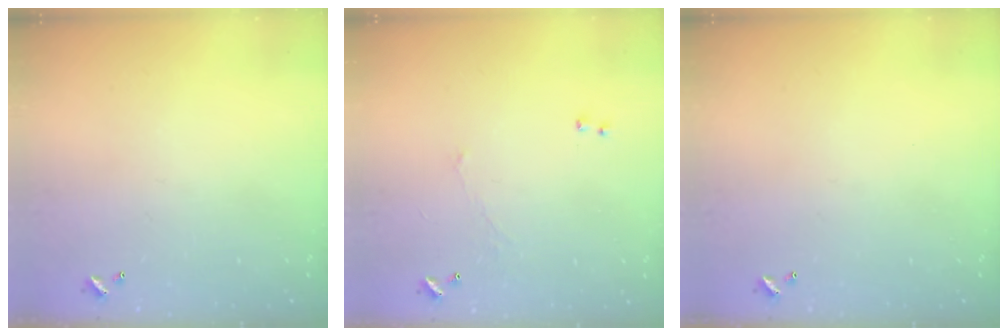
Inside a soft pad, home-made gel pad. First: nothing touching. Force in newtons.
{"total": 0.9, "press": 0.7, "slide": 0.7}
{"total": 0.0}